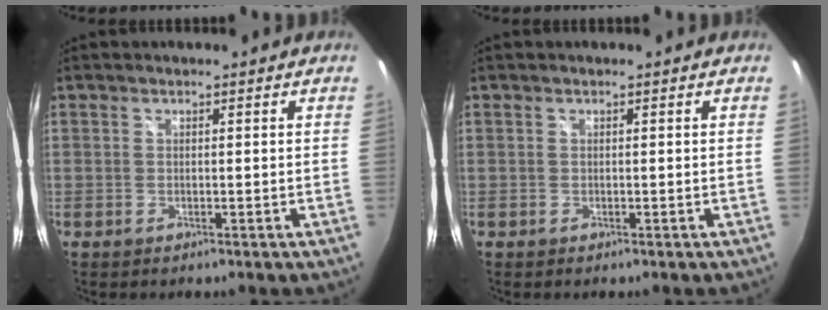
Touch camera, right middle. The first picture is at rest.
{"total": 0.0}